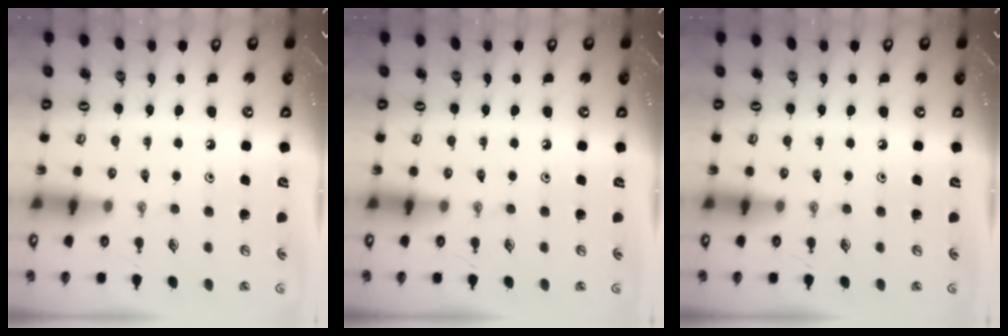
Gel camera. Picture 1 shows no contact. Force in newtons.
{"total": 0.0}
{"total": 0.0}